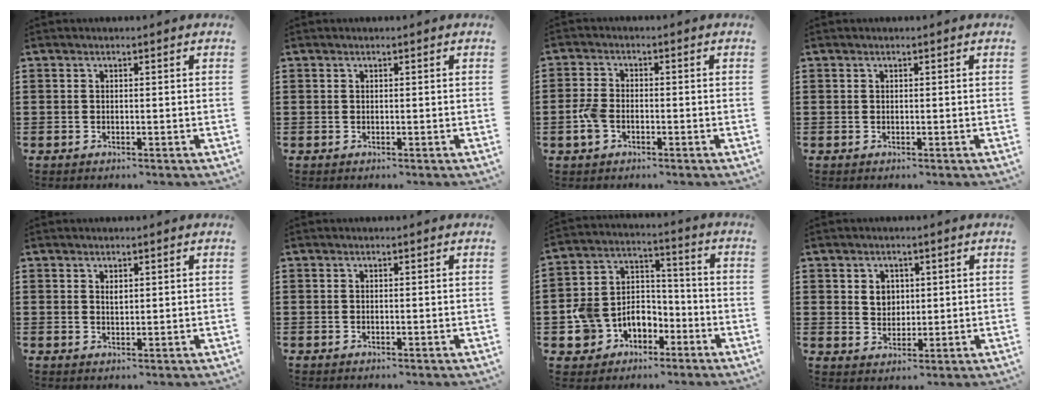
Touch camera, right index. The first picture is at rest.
{"total": 0.0}
{"total": 3.5, "force": [-1.2, 2.0, 2.6], "torque": [-0.075, -0.007, -0.029]}
{"total": 0.0}
{"total": 1.1, "force": [0.6, 0.5, 0.7], "torque": [-0.016, 0.003, 0.010]}
{"total": 0.0}
{"total": 7.0, "force": [-2.8, 6.2, 1.5], "torque": [-0.060, 0.009, -0.052]}
{"total": 3.1, "force": [1.1, 2.7, 1.3], "torque": [-0.027, 0.007, 0.017]}